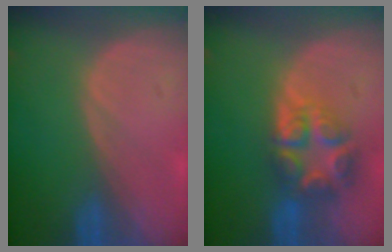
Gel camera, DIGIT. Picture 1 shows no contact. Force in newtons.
{"total": 8.0, "press": 6.9, "slide": 4.0}